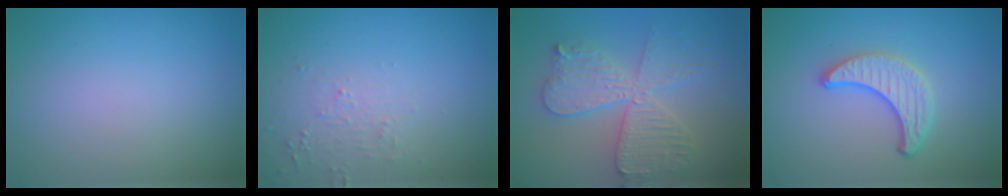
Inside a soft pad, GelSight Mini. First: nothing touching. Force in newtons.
{"total": 2.1, "press": 2.0, "slide": 0.5}
{"total": 5.6, "press": 5.5, "slide": 0.8}
{"total": 3.6, "press": 3.1, "slide": 1.8}